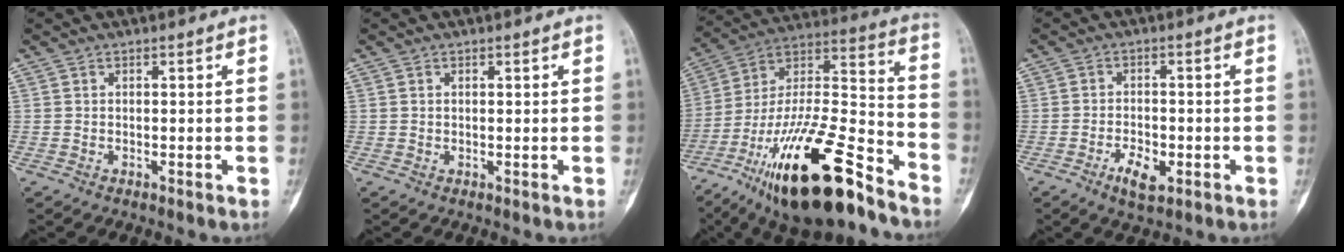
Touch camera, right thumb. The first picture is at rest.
{"total": 0.0}
{"total": 27.2, "force": [-16.7, 8.8, 19.5], "torque": [-0.352, 0.073, -0.287]}
{"total": 5.1, "force": [-2.3, 2.5, 3.8], "torque": [-0.059, 0.011, -0.037]}